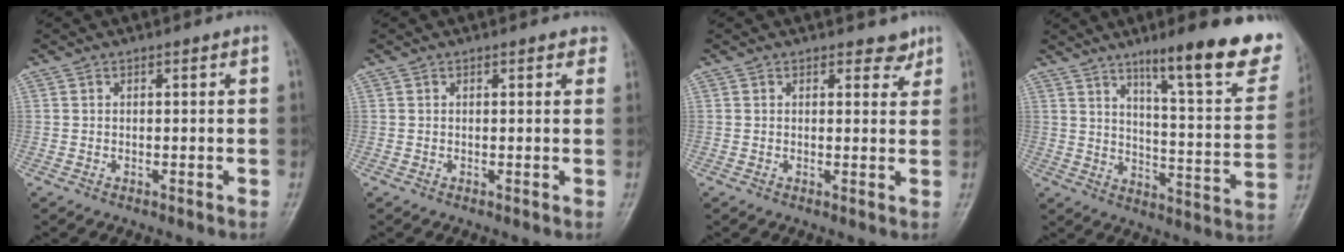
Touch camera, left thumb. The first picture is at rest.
{"total": 2.0, "force": [1.5, 1.0, 0.9], "torque": [0.011, 0.000, 0.008]}
{"total": 2.4, "force": [1.9, 1.3, 0.6], "torque": [0.011, -0.012, 0.021]}
{"total": 20.7, "force": [13.2, 3.6, 15.5], "torque": [-0.180, -0.066, 0.194]}